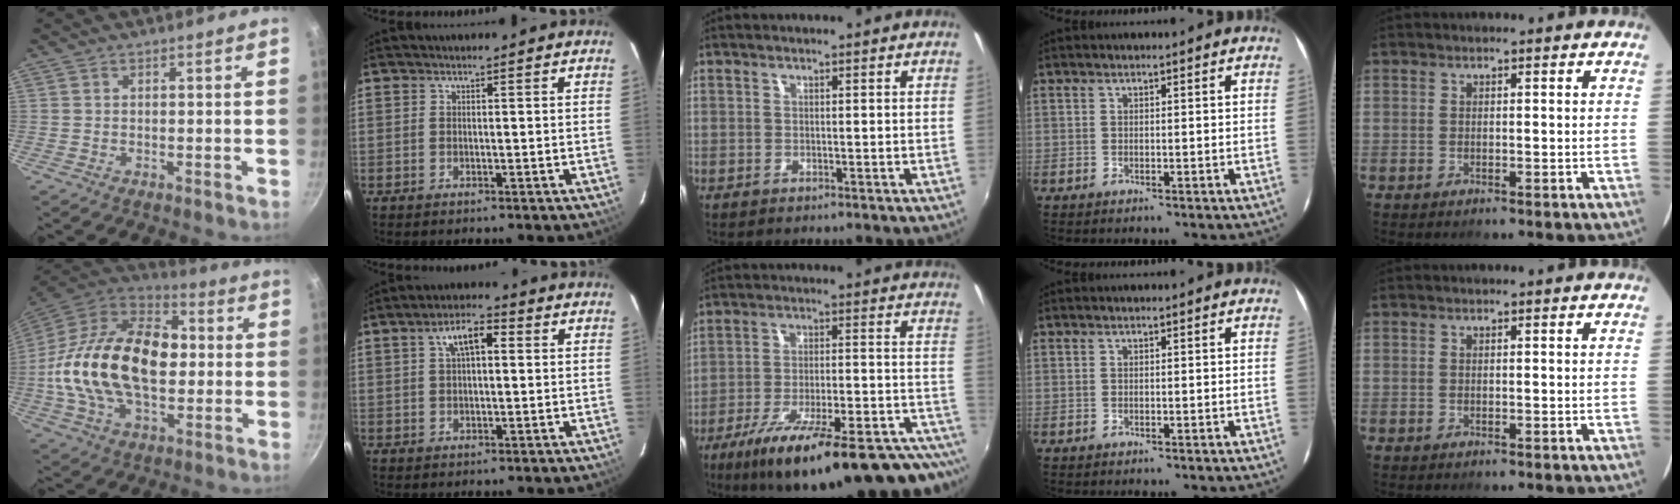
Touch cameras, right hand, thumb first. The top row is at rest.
{"thumb": {"total": 27.9, "force": [0.0, 17.2, 22.0], "torque": [-0.377, 0.034, -0.013]}, "index": {"total": 5.9, "force": [1.8, 2.4, 5.0], "torque": [-0.092, 0.020, 0.032]}, "middle": {"total": 29.6, "force": [-23.7, 5.0, 17.0], "torque": [-0.235, -0.044, -0.328]}}